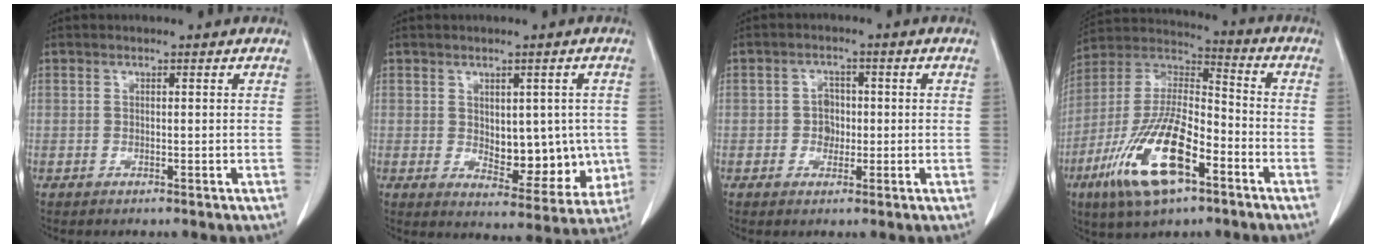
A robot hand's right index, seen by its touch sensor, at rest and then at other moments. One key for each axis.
{"total": 9.8, "fx": -0.1, "fy": 5.6, "fz": 8.0, "tx": -0.089, "ty": 0.001, "tz": 0.018}
{"total": 2.8, "fx": -0.4, "fy": 2.4, "fz": 1.4, "tx": -0.016, "ty": 0.007, "tz": -0.006}
{"total": 17.5, "fx": -8.0, "fy": 5.9, "fz": 14.4, "tx": -0.293, "ty": -0.004, "tz": -0.143}